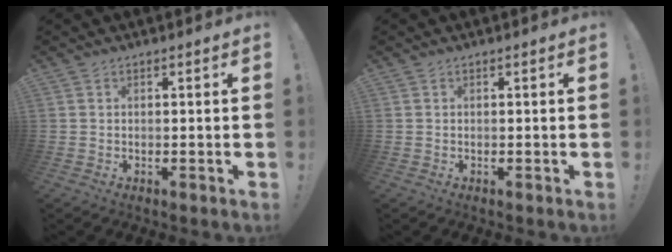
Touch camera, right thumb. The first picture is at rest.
{"total": 0.0}